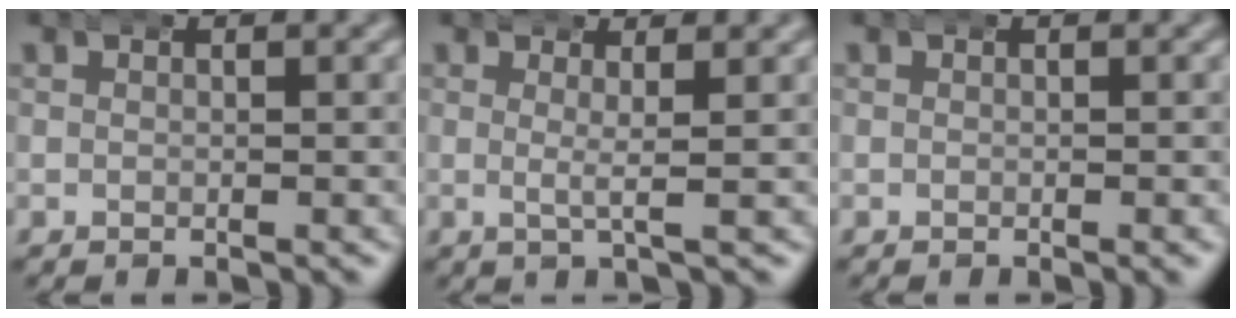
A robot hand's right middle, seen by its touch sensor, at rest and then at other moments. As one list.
[{"total": 2.1, "force": [1.2, -0.7, 1.5], "torque": [-0.026, 0.002, 0.017]}, {"total": 0.0}]